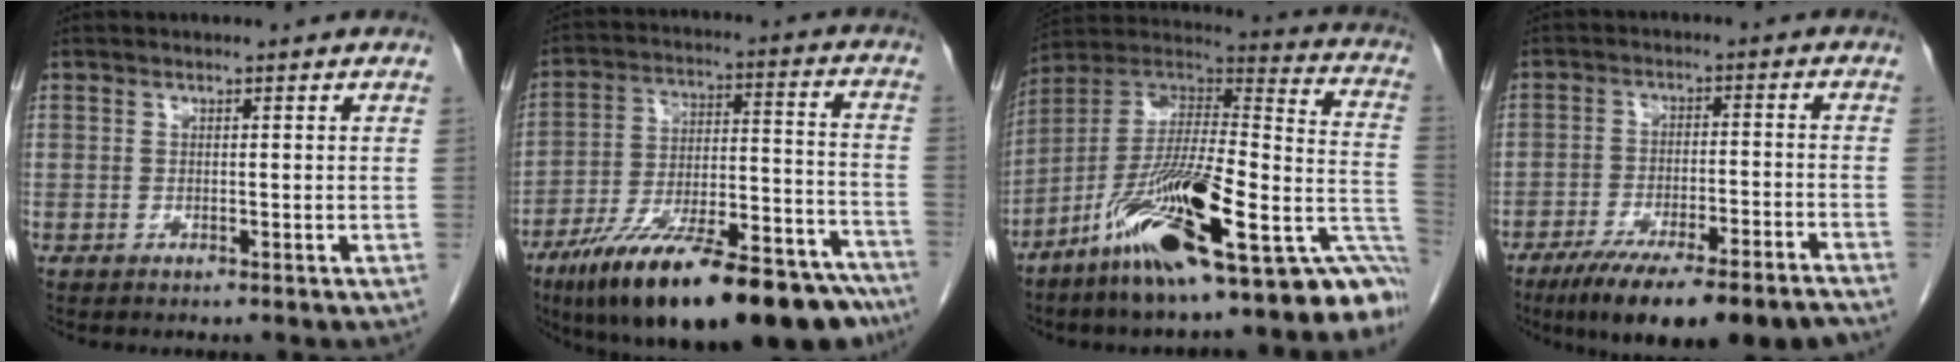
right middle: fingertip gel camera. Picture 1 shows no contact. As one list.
[{"total": 28.2, "force": [-21.4, 5.8, 17.3], "torque": [-0.214, 0.005, -0.327]}, {"total": 28.2, "force": [-17.2, 5.4, 21.6], "torque": [-0.225, 0.045, -0.269]}, {"total": 17.0, "force": [-13.5, 1.7, 10.2], "torque": [-0.123, -0.010, -0.207]}]